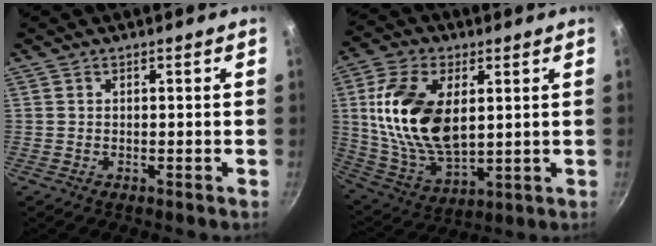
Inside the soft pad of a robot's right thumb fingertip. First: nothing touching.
{"total": 19.1, "force": [3.6, 10.9, 15.2], "torque": [-0.280, -0.014, 0.078]}